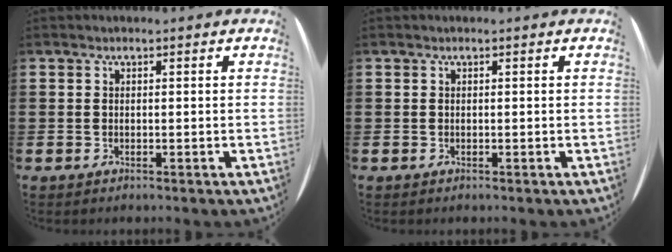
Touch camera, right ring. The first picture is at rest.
{"total": 0.0}